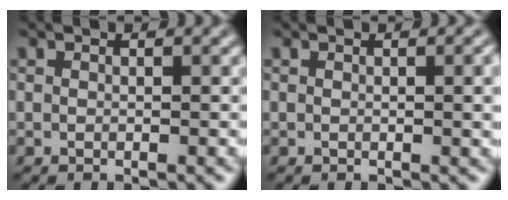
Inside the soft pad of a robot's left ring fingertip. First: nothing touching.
{"total": 1.8, "force": [0.2, 0.5, 1.7], "torque": [-0.018, 0.002, 0.000]}